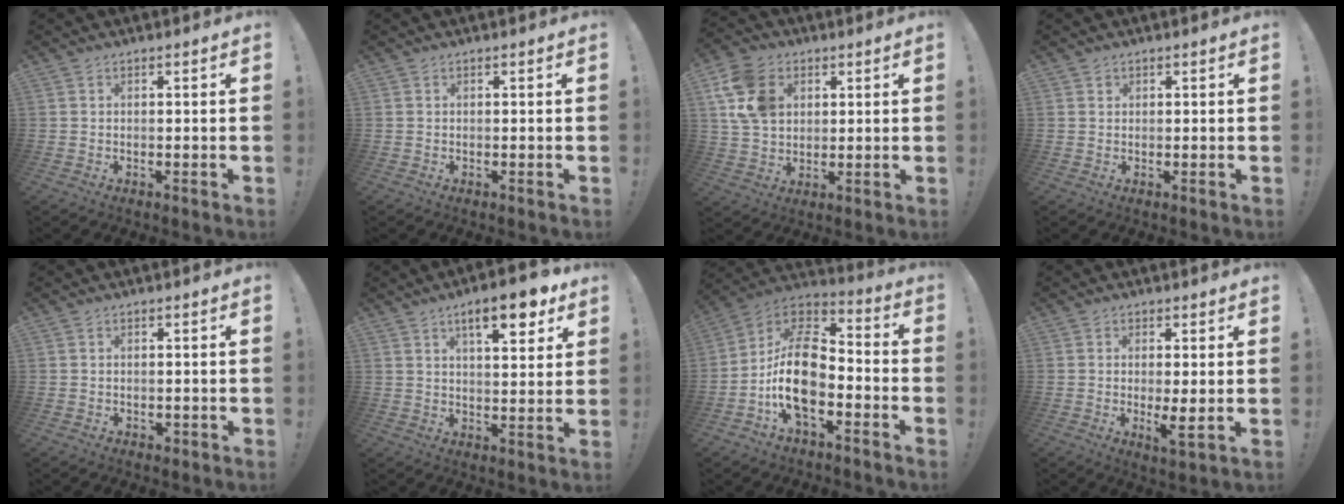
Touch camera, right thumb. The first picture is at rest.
{"total": 0.0}
{"total": 13.7, "force": [4.7, 10.5, 7.5], "torque": [-0.143, -0.004, 0.098]}
{"total": 0.8, "force": [0.5, 0.7, 0.1], "torque": [0.001, 0.000, 0.010]}
{"total": 0.8, "force": [0.0, 0.7, 0.3], "torque": [-0.007, 0.003, 0.001]}
{"total": 11.6, "force": [6.3, 3.8, 9.0], "torque": [-0.118, -0.027, 0.099]}
{"total": 17.4, "force": [-4.9, 10.1, 13.2], "torque": [-0.256, 0.030, -0.079]}
{"total": 5.1, "force": [-0.4, 0.9, 5.0], "torque": [-0.076, -0.016, -0.004]}